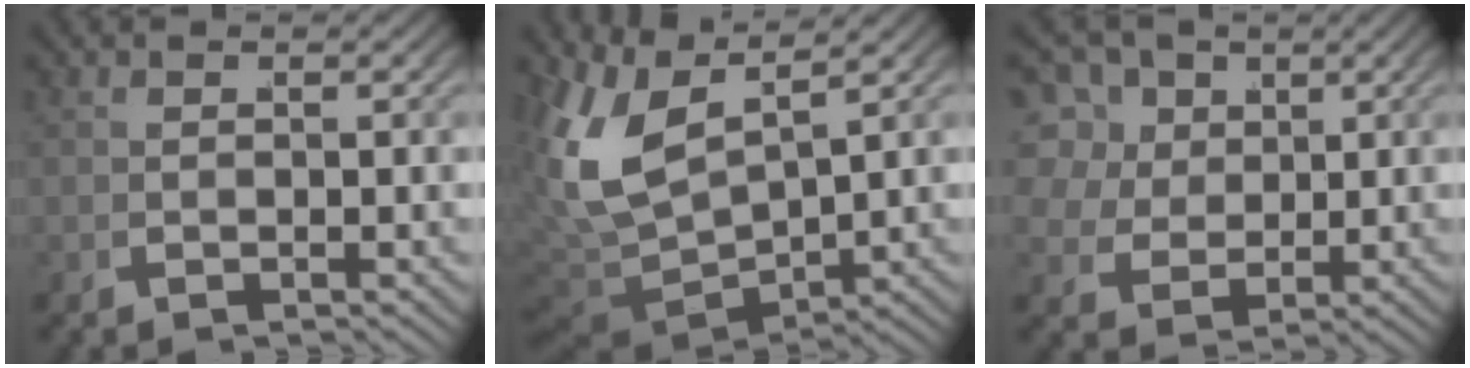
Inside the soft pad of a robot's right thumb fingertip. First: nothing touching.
{"total": 10.3, "force": [0.9, 6.6, 7.9], "torque": [-0.203, -0.047, 0.047]}
{"total": 8.1, "force": [3.2, 6.2, 4.2], "torque": [-0.099, -0.015, 0.063]}